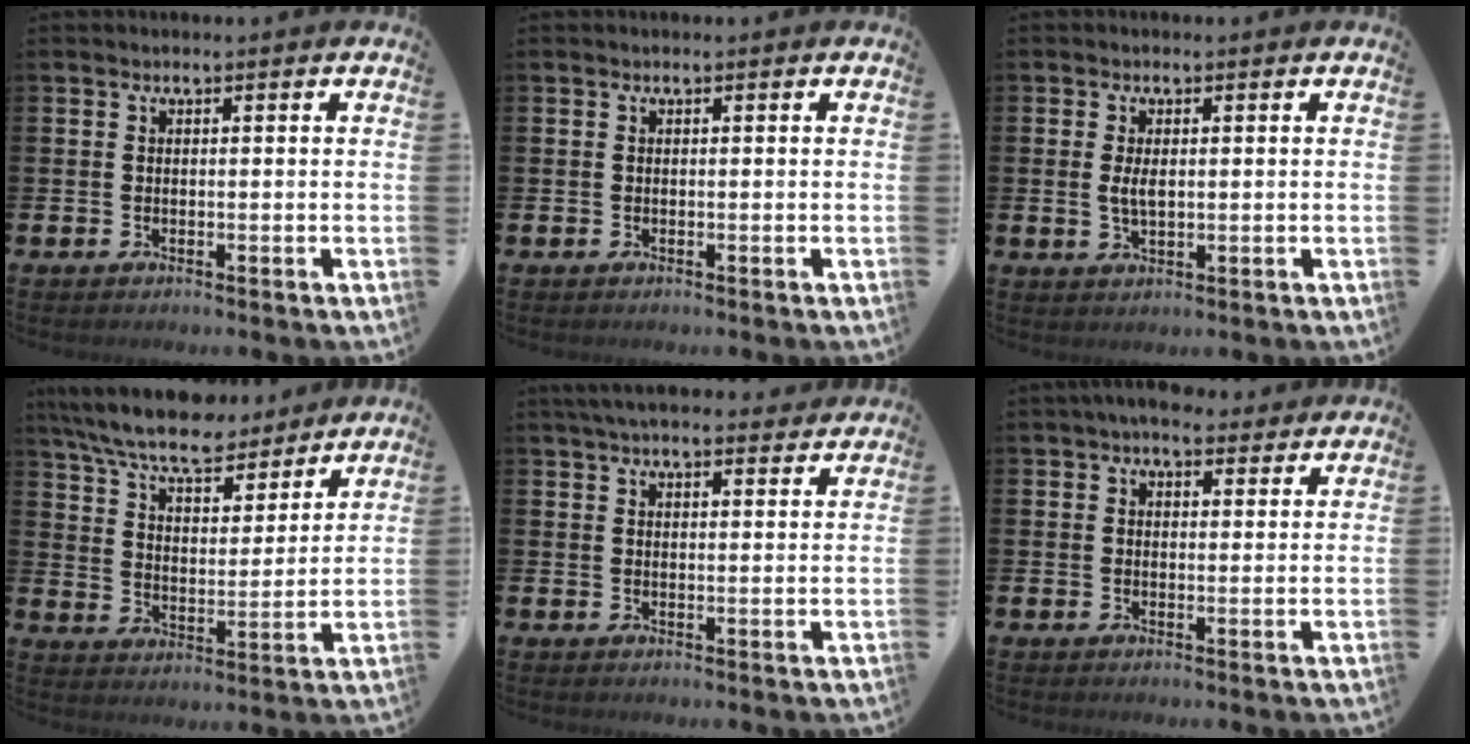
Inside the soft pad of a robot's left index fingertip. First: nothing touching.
{"total": 0.0}
{"total": 2.7, "force": [0.4, 1.2, 2.4], "torque": [-0.039, 0.000, 0.002]}
{"total": 9.0, "force": [8.2, 1.7, 3.2], "torque": [-0.094, -0.049, 0.145]}
{"total": 4.5, "force": [4.2, 0.7, 1.5], "torque": [-0.034, -0.012, 0.077]}
{"total": 4.8, "force": [4.2, 1.8, 1.2], "torque": [-0.018, -0.015, 0.076]}